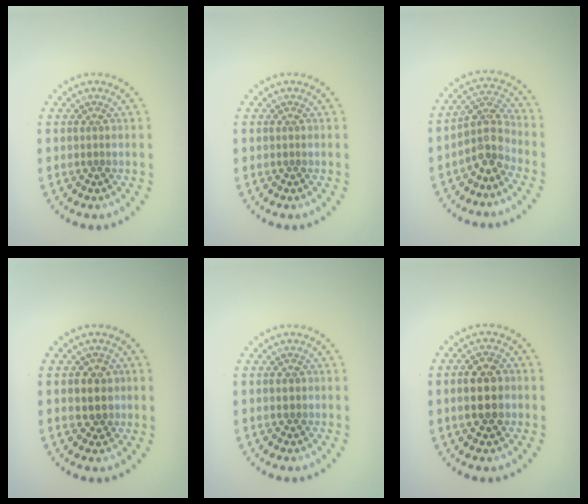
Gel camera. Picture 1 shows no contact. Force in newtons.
{"total": 0.0}
{"total": 3.7, "press": 2.8, "slide": 2.4}
{"total": 2.6, "press": 2.5, "slide": 0.8}
{"total": 1.1, "press": 1.1, "slide": 0.1}
{"total": 3.6, "press": 3.6, "slide": 0.2}